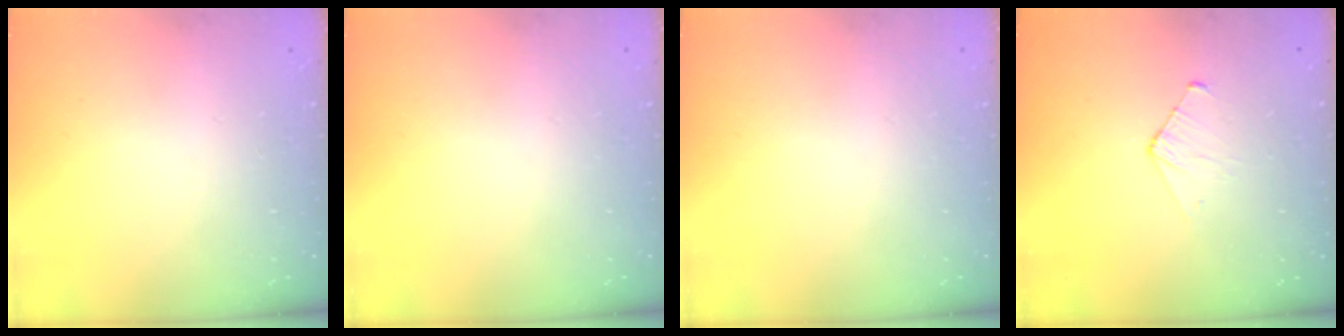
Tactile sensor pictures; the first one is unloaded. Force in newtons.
{"total": 0.0}
{"total": 0.0}
{"total": 4.4, "press": 4.3, "slide": 0.4}